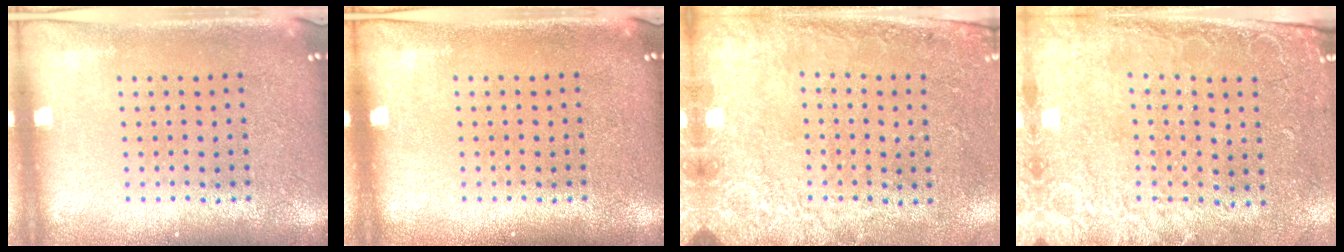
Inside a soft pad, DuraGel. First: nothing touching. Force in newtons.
{"total": 0.0}
{"total": 2.7, "press": 2.0, "slide": 1.8}
{"total": 2.6, "press": 2.1, "slide": 1.5}